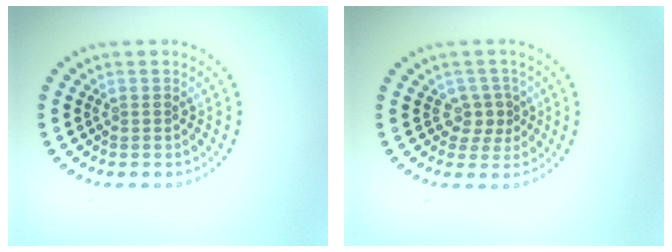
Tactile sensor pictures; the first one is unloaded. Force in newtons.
{"total": 1.8, "press": 1.4, "slide": 1.0}